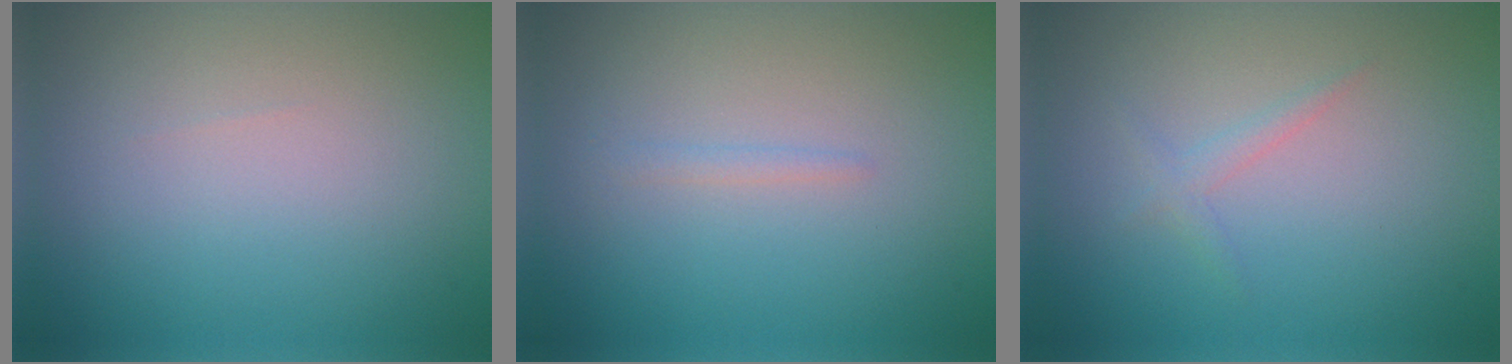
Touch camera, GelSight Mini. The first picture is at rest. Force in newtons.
{"total": 0.8, "press": 0.7, "slide": 0.1}
{"total": 1.1, "press": 1.1, "slide": 0.0}